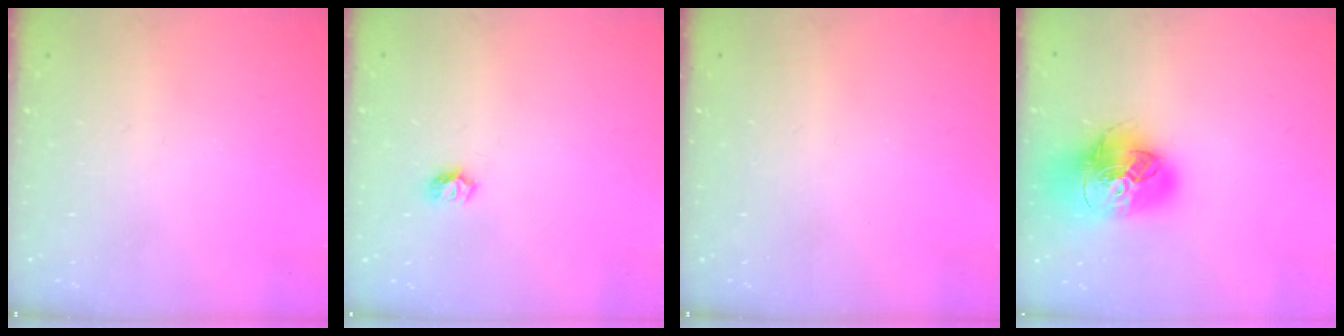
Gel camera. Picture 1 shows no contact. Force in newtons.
{"total": 5.5, "press": 5.4, "slide": 0.6}
{"total": 0.0}
{"total": 21.8, "press": 21.6, "slide": 2.6}